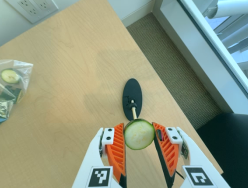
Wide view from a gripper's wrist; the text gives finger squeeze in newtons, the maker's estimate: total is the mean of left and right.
{"total": 8.8, "left": 9.1, "right": 8.6}